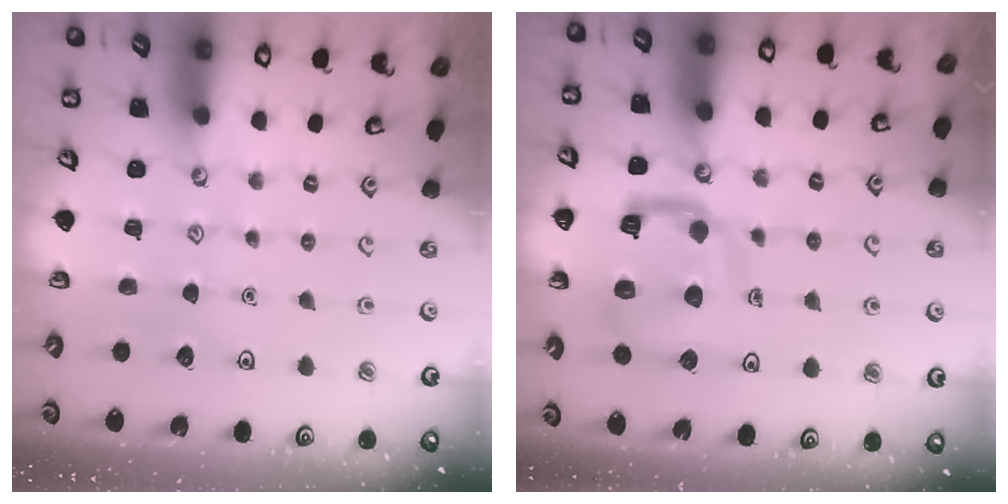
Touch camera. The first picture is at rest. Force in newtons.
{"total": 12.3, "press": 12.2, "slide": 1.4}